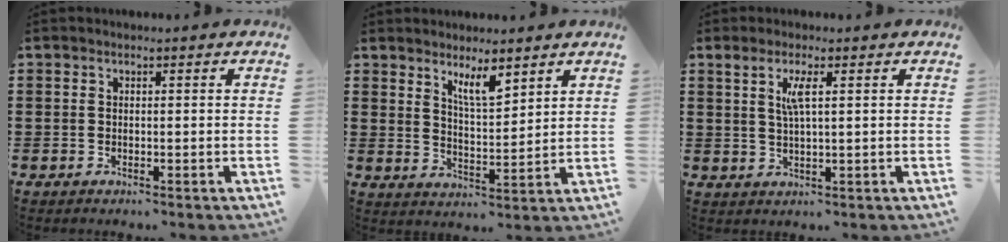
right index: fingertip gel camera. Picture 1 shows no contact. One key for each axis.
{"total": 5.2, "fx": 4.1, "fy": 1.3, "fz": 2.9, "tx": -0.058, "ty": -0.010, "tz": 0.072}
{"total": 3.4, "fx": 1.2, "fy": 0.3, "fz": 3.1, "tx": -0.065, "ty": 0.001, "tz": 0.019}